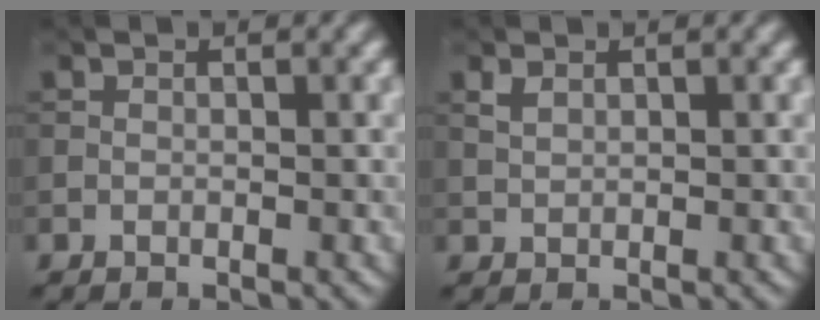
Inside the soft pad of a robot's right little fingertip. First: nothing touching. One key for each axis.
{"total": 0.9, "fx": 0.5, "fy": 0.5, "fz": 0.5, "tx": -0.014, "ty": 0.000, "tz": 0.011}